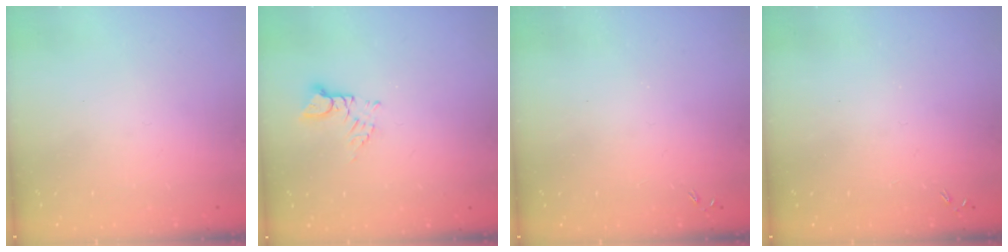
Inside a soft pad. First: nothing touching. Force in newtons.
{"total": 2.8, "press": 2.8, "slide": 0.5}
{"total": 0.0}
{"total": 0.0}